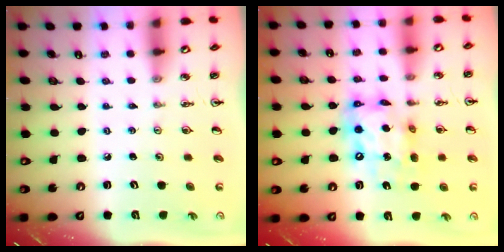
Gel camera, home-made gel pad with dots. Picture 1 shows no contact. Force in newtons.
{"total": 13.2, "press": 13.2, "slide": 1.5}